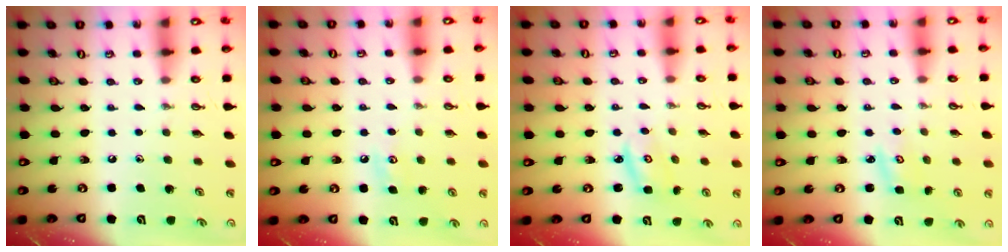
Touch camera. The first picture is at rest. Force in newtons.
{"total": 5.6, "press": 5.6, "slide": 0.6}
{"total": 2.9, "press": 2.9, "slide": 0.2}
{"total": 3.1, "press": 3.1, "slide": 0.4}